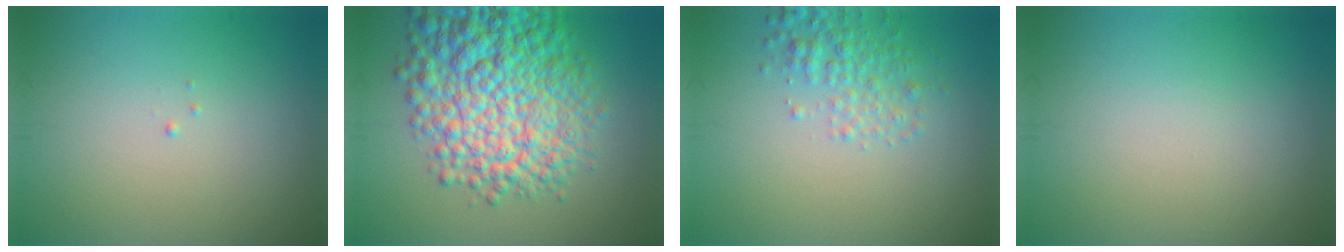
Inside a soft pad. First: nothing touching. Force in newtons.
{"total": 11.7, "press": 11.7, "slide": 0.4}
{"total": 2.6, "press": 2.6, "slide": 0.1}
{"total": 0.0}